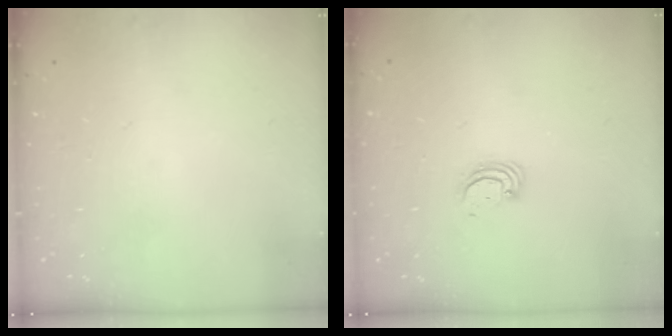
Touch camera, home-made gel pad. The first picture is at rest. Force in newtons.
{"total": 2.9, "press": 2.9, "slide": 0.3}